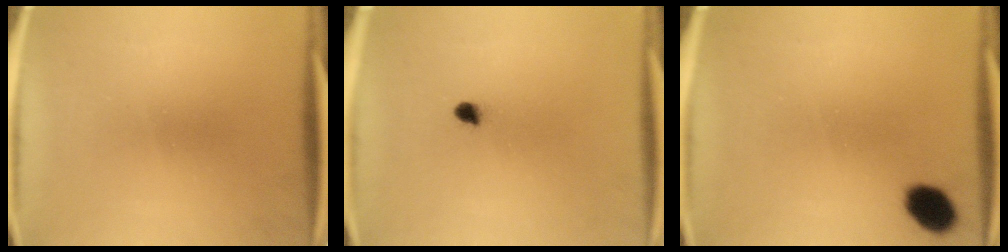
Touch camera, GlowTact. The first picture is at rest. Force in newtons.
{"total": 1.8}
{"total": 6.2}